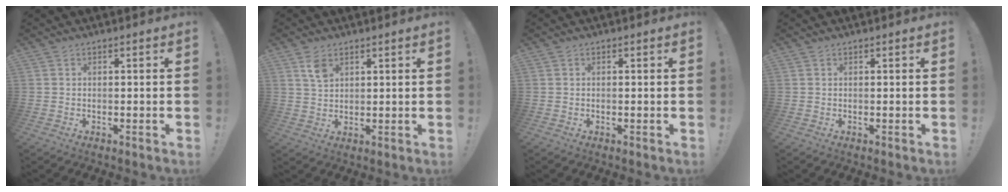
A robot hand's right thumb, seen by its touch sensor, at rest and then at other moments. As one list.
[{"total": 4.7, "force": [2.6, 2.7, 2.9], "torque": [-0.042, -0.010, 0.047]}, {"total": 0.0}, {"total": 0.0}]